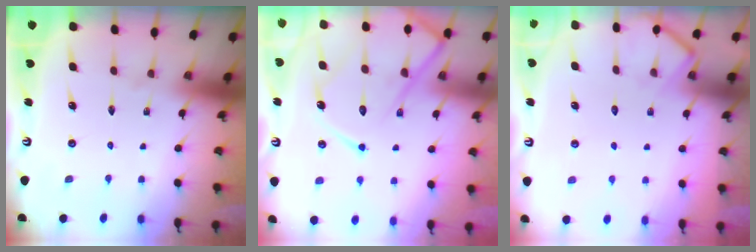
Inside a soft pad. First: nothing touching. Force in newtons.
{"total": 17.2, "press": 17.1, "slide": 1.7}
{"total": 7.1, "press": 7.1, "slide": 0.7}